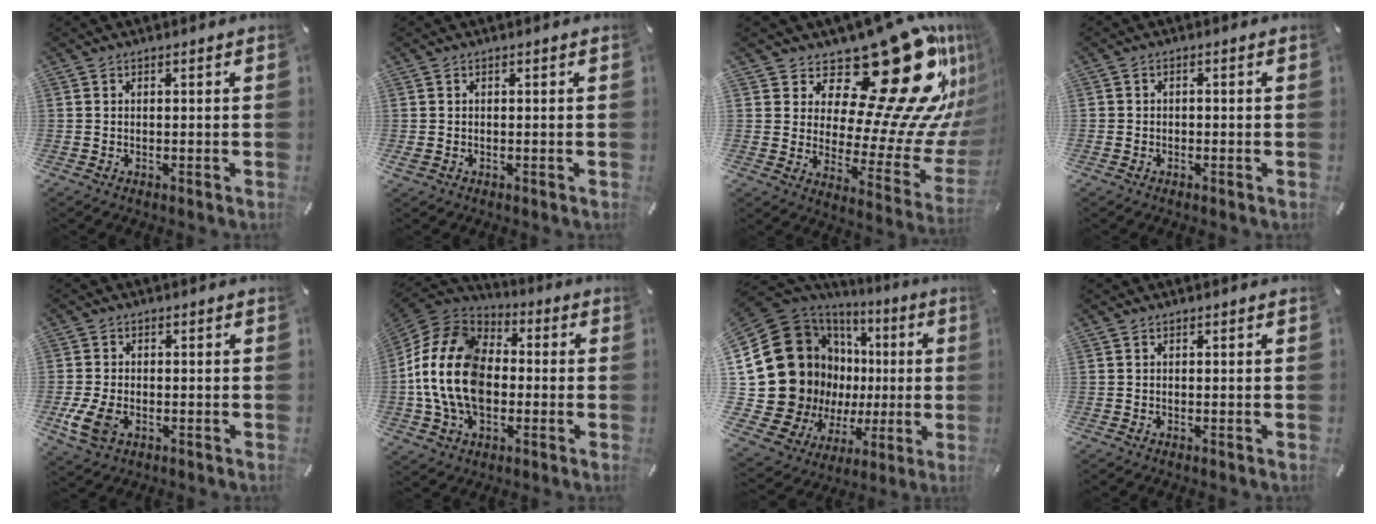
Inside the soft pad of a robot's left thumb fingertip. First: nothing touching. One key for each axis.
{"total": 0.6, "fx": 0.1, "fy": 0.6, "fz": 0.0, "tx": 0.000, "ty": 0.007, "tz": 0.001}
{"total": 30.2, "fx": 16.5, "fy": 13.2, "fz": 21.6, "tx": -0.307, "ty": -0.142, "tz": 0.296}
{"total": 0.8, "fx": -0.4, "fy": 0.7, "fz": 0.2, "tx": -0.003, "ty": 0.003, "tz": -0.009}
{"total": 7.0, "fx": -1.6, "fy": 5.2, "fz": 4.4, "tx": -0.101, "ty": 0.001, "tz": -0.030}
{"total": 18.2, "fx": -2.5, "fy": 13.2, "fz": 12.3, "tx": -0.267, "ty": 0.028, "tz": -0.051}
{"total": 28.7, "fx": 2.6, "fy": 21.4, "fz": 18.9, "tx": -0.343, "ty": -0.057, "tz": 0.096}
{"total": 0.0}